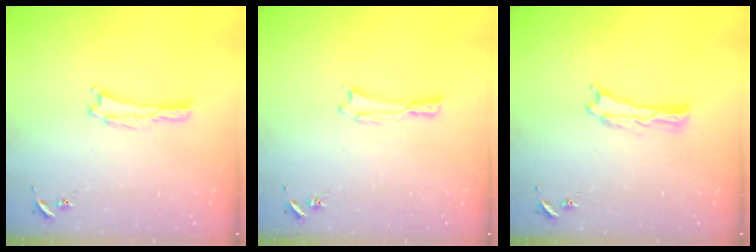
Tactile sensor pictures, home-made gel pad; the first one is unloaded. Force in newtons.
{"total": 0.0}
{"total": 0.0}